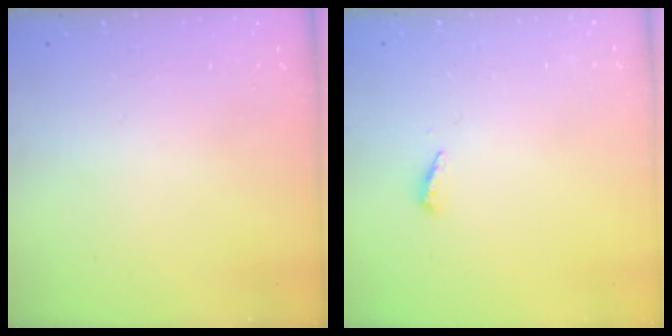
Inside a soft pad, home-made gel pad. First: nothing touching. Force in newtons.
{"total": 2.9, "press": 2.9, "slide": 0.3}